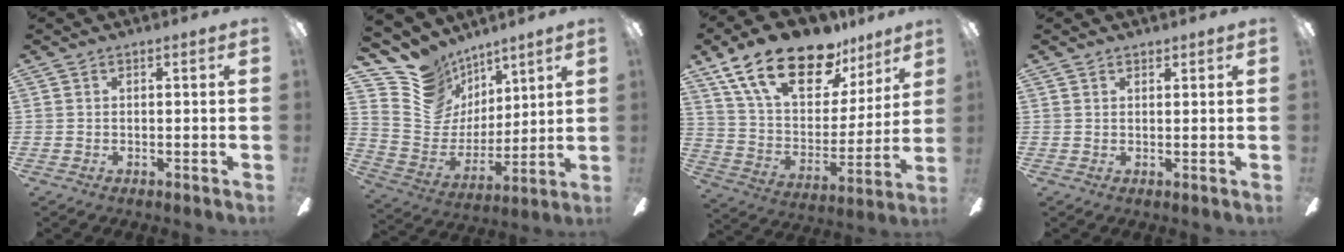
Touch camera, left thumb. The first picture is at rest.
{"total": 13.2, "force": [8.5, 9.6, 2.9], "torque": [-0.088, -0.062, 0.169]}
{"total": 23.2, "force": [15.4, 11.1, 13.3], "torque": [-0.234, -0.088, 0.273]}
{"total": 1.2, "force": [1.1, 0.6, 0.2], "torque": [-0.005, 0.000, 0.020]}